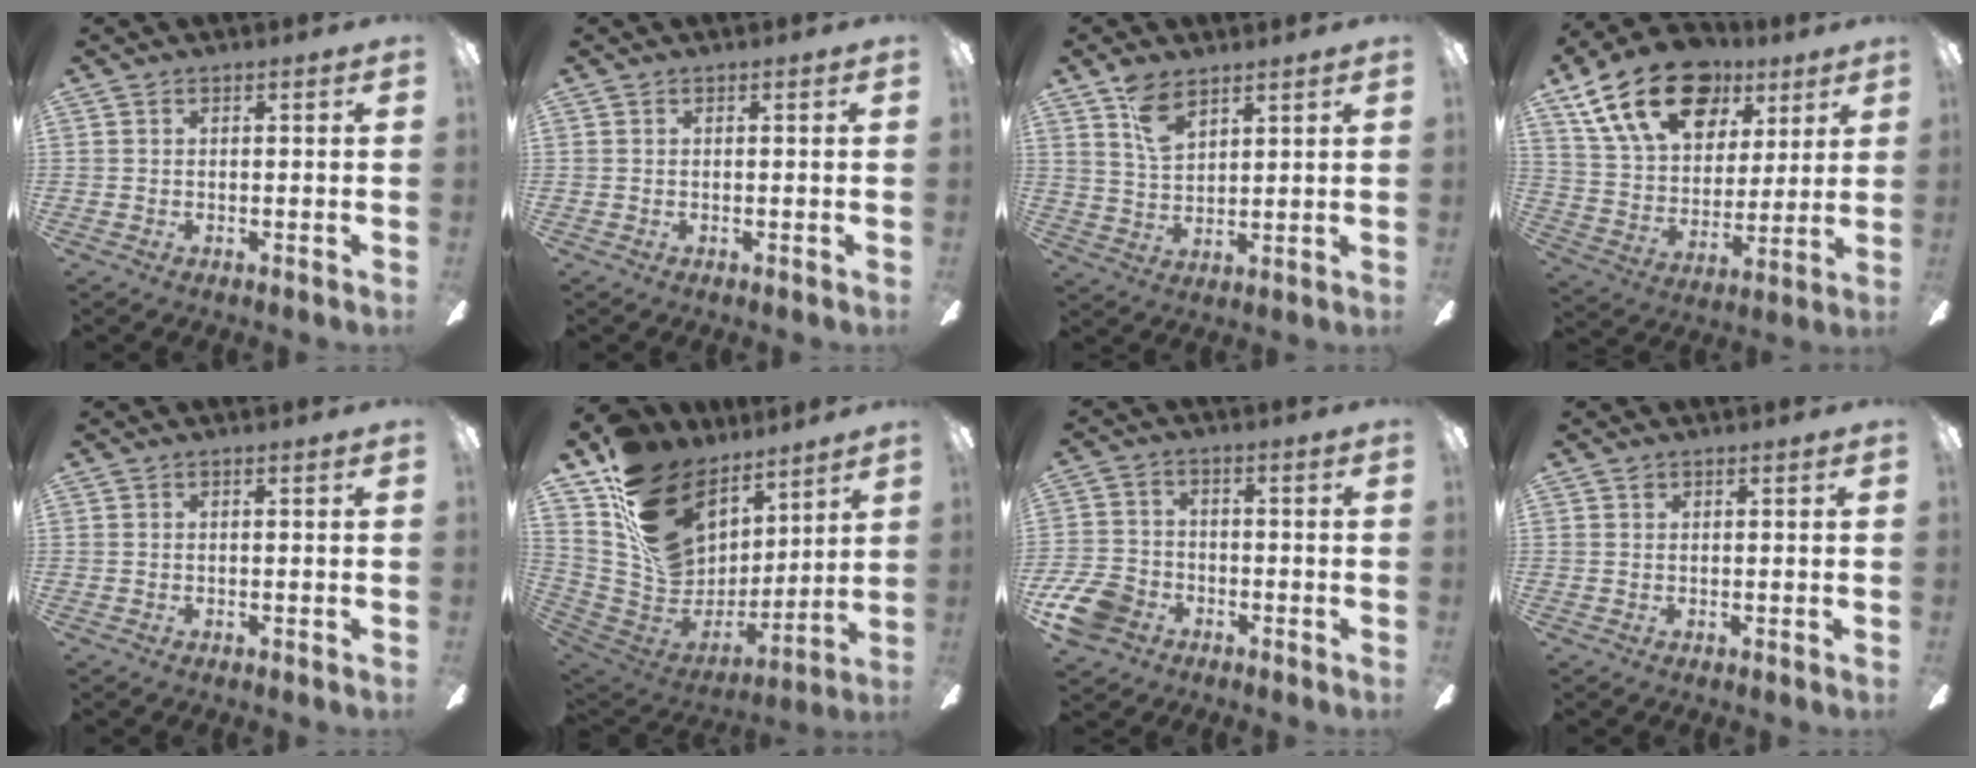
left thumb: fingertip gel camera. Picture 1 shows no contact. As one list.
[{"total": 0.0}, {"total": 7.7, "force": [5.3, 3.8, 4.1], "torque": [-0.079, -0.019, 0.098]}, {"total": 22.6, "force": [12.4, 14.1, 12.6], "torque": [-0.212, -0.050, 0.223]}, {"total": 0.0}, {"total": 20.6, "force": [10.9, 14.9, 9.2], "torque": [-0.174, -0.052, 0.222]}, {"total": 9.6, "force": [-5.0, 6.8, 4.4], "torque": [-0.106, 0.036, -0.094]}, {"total": 0.6, "force": [0.4, 0.4, 0.2], "torque": [-0.005, 0.003, 0.007]}]